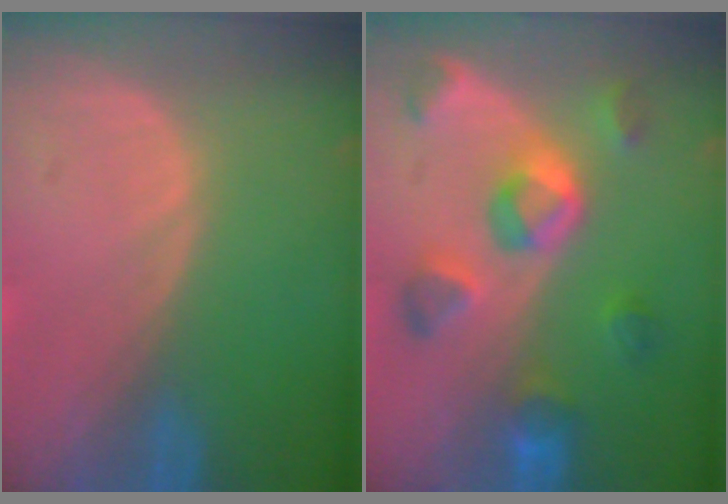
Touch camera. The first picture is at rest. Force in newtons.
{"total": 8.4, "press": 8.1, "slide": 2.3}